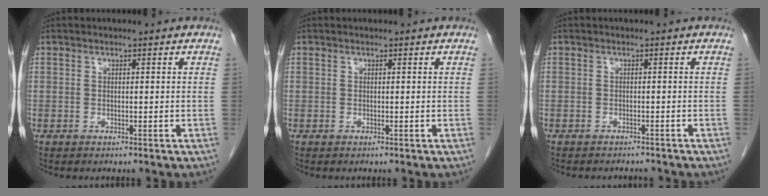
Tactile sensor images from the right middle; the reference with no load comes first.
{"total": 0.0}
{"total": 4.5, "force": [-4.1, 1.4, 1.0], "torque": [-0.013, -0.002, -0.051]}